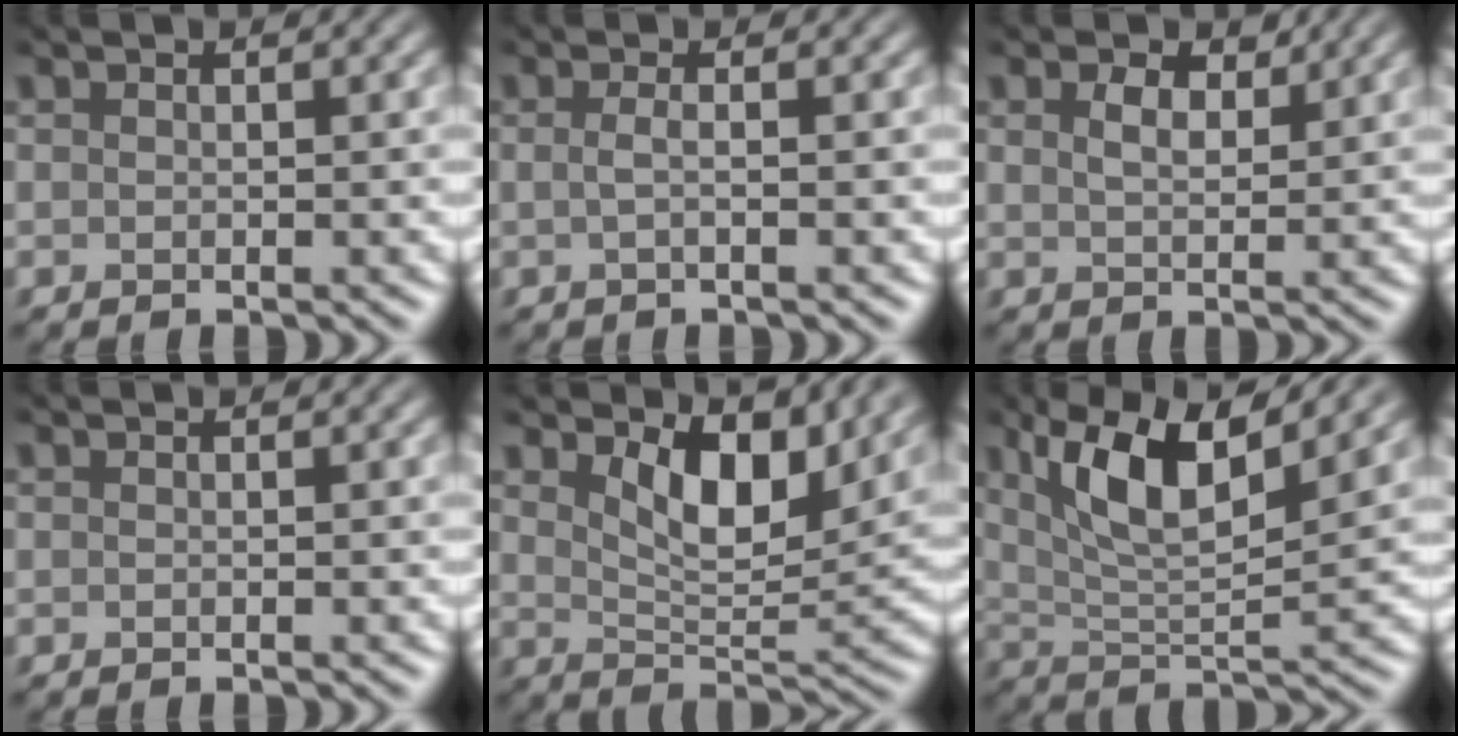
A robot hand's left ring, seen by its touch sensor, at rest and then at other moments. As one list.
[{"total": 1.3, "force": [-0.1, 0.4, 1.3], "torque": [-0.019, -0.003, -0.007]}, {"total": 2.4, "force": [1.4, 1.2, 1.5], "torque": [-0.031, 0.001, 0.027]}, {"total": 0.0}, {"total": 6.9, "force": [3.7, 3.2, 4.9], "torque": [-0.083, -0.010, 0.052]}, {"total": 8.1, "force": [4.0, 2.5, 6.6], "torque": [-0.121, 0.002, 0.072]}]